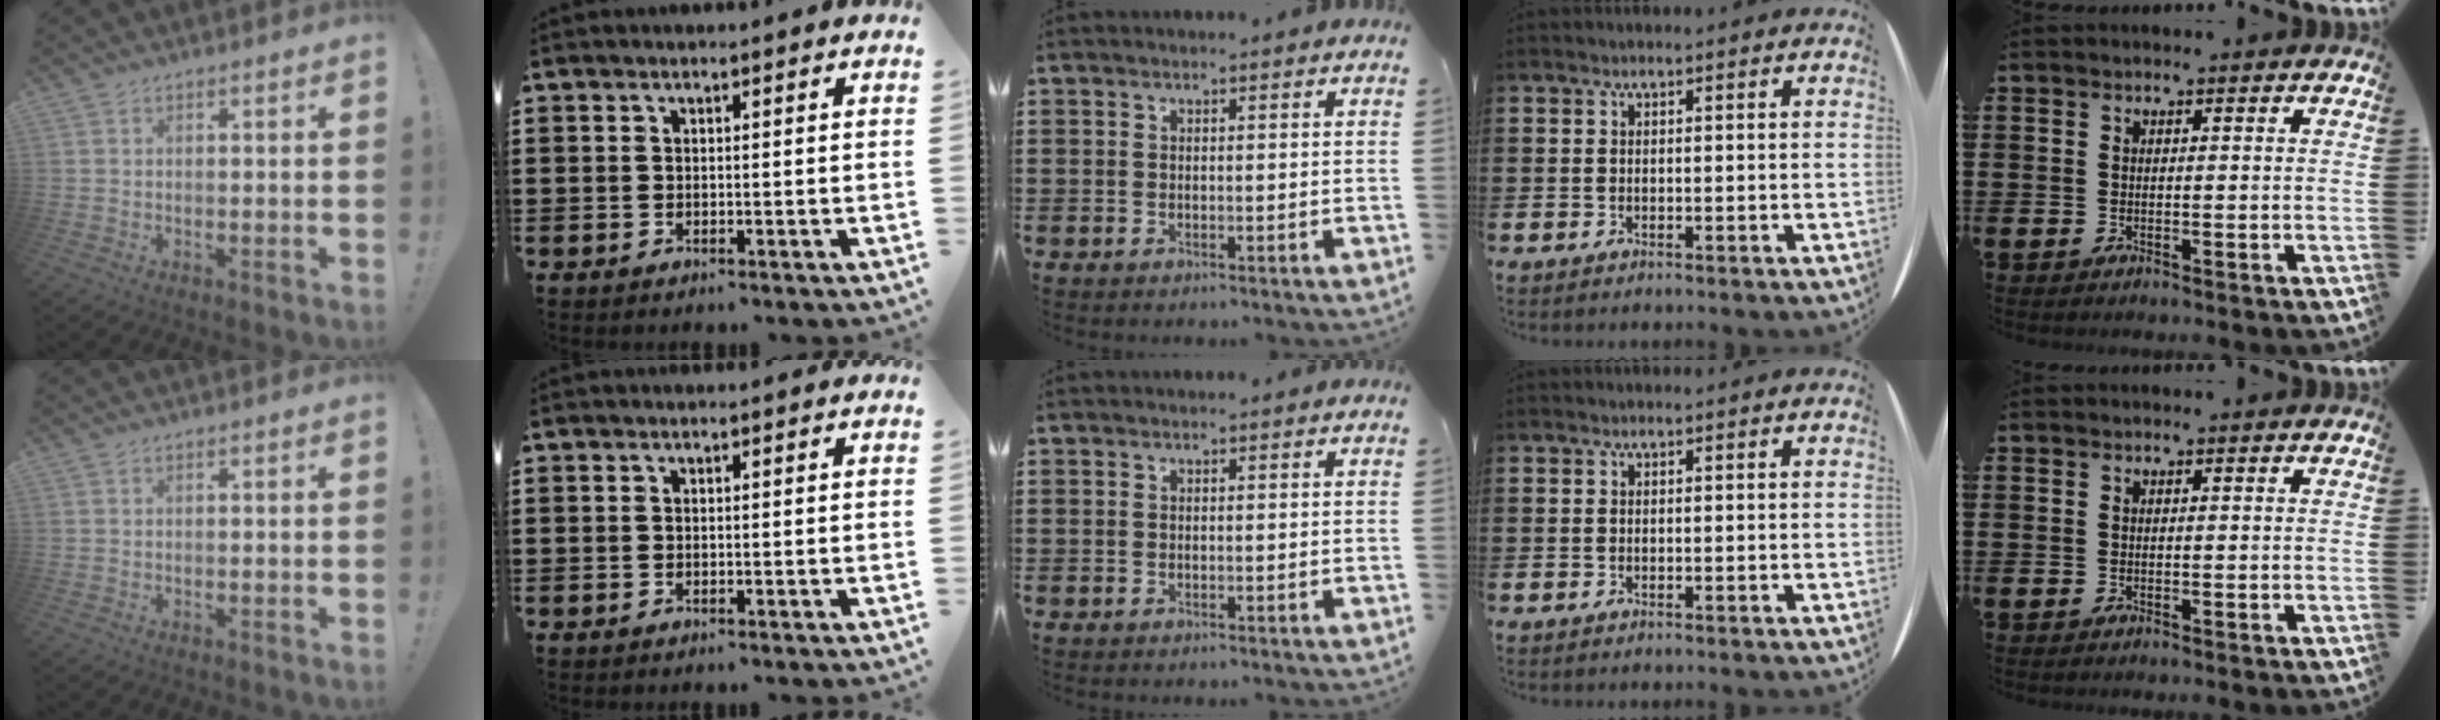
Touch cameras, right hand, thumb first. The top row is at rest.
{}